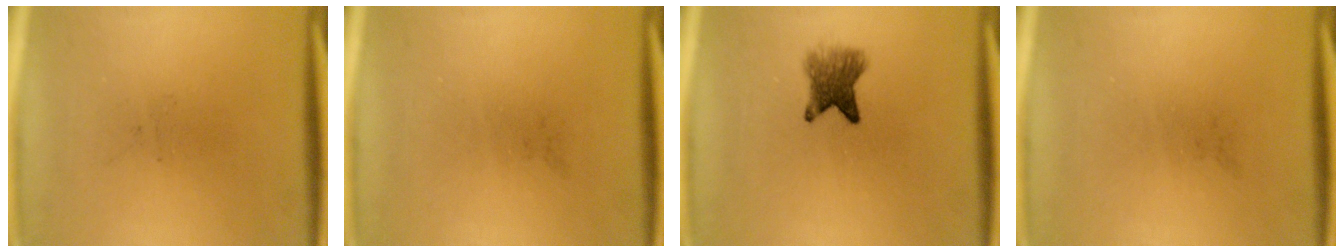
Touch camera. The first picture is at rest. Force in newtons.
{"total": 0.0}
{"total": 4.8}
{"total": 0.0}